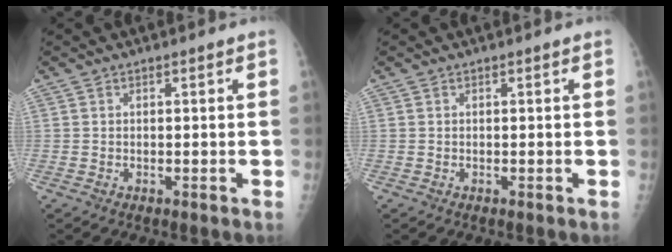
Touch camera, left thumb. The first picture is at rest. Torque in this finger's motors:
{"motor_torque": [0.00, 0.00, 0.00, 0.00, 0.00]}